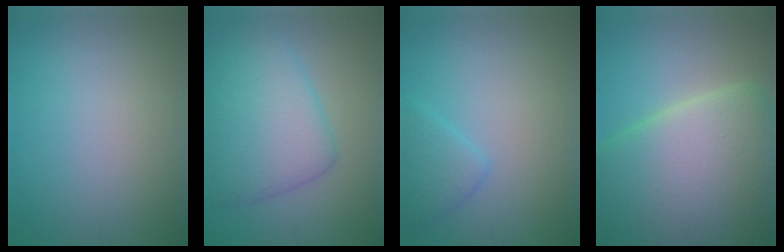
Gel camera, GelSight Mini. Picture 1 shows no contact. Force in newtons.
{"total": 6.9, "press": 6.9, "slide": 0.2}
{"total": 2.3, "press": 2.3, "slide": 0.1}
{"total": 16.0, "press": 16.0, "slide": 0.8}